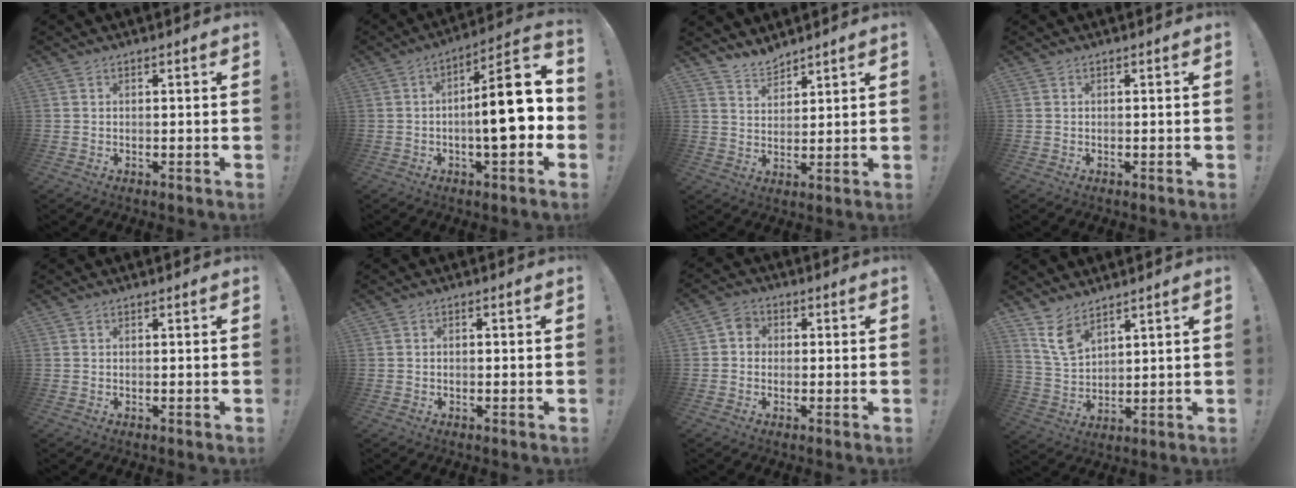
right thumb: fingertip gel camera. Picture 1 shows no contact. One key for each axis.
{"total": 15.9, "fx": -1.7, "fy": 3.9, "fz": 15.3, "tx": -0.231, "ty": 0.009, "tz": -0.034}
{"total": 5.5, "fx": 5.2, "fy": 1.7, "fz": 0.5, "tx": -0.004, "ty": -0.041, "tz": 0.096}
{"total": 0.0}
{"total": 0.0}
{"total": 1.0, "fx": -0.7, "fy": 0.5, "fz": 0.5, "tx": -0.016, "ty": 0.006, "tz": -0.012}
{"total": 4.1, "fx": -0.3, "fy": 3.7, "fz": 1.8, "tx": -0.030, "ty": 0.012, "tz": -0.004}
{"total": 8.0, "fx": 5.9, "fy": 4.0, "fz": 3.8, "tx": -0.066, "ty": -0.034, "tz": 0.114}